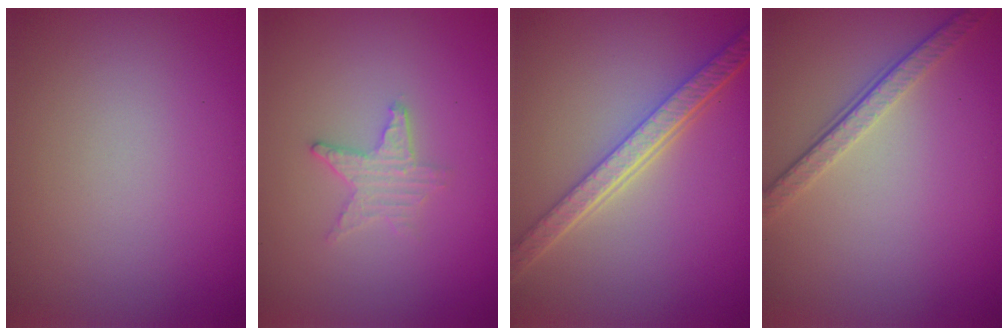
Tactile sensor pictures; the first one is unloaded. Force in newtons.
{"total": 2.1, "press": 2.0, "slide": 0.4}
{"total": 5.7, "press": 4.3, "slide": 3.7}
{"total": 3.6, "press": 2.5, "slide": 2.6}